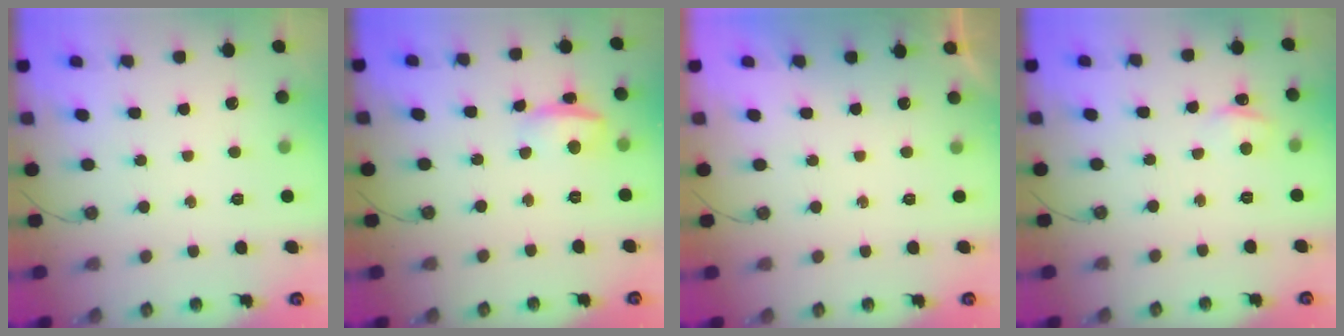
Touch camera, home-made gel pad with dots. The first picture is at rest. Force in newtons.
{"total": 11.7, "press": 5.7, "slide": 10.3}
{"total": 0.0}
{"total": 2.8, "press": 2.7, "slide": 0.4}